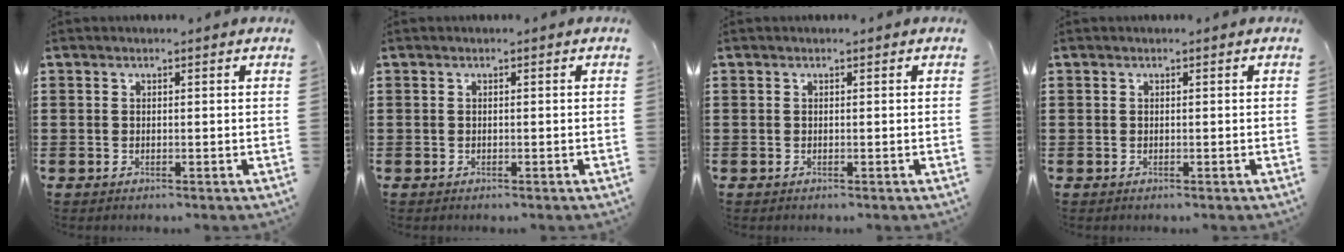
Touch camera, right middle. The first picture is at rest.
{"total": 0.0}
{"total": 0.0}
{"total": 0.0}